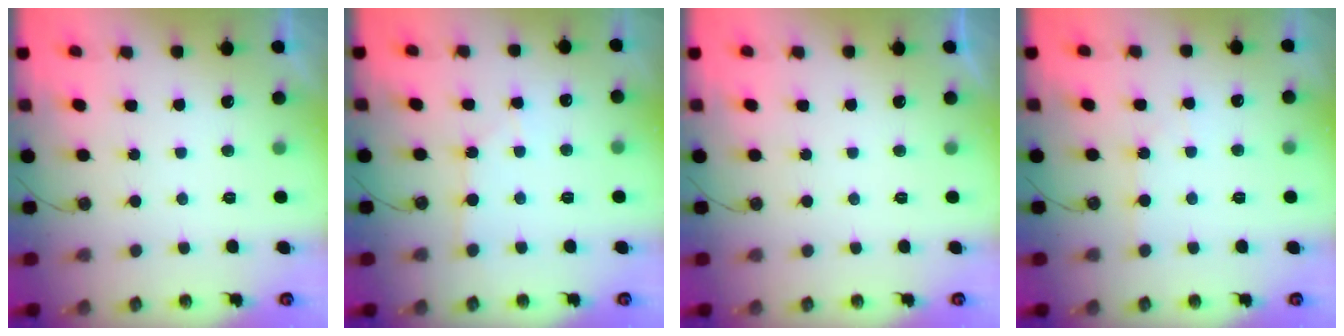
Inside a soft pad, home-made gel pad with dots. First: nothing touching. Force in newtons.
{"total": 3.0, "press": 3.0, "slide": 0.4}
{"total": 0.0}
{"total": 3.0, "press": 3.0, "slide": 0.4}